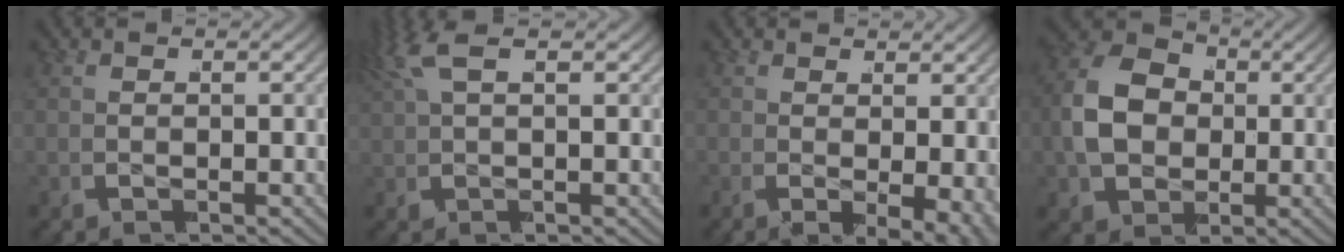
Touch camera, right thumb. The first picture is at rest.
{"total": 2.0, "force": [1.5, -0.4, 1.2], "torque": [-0.029, 0.016, 0.024]}
{"total": 4.7, "force": [-1.0, 2.6, 3.8], "torque": [-0.072, -0.028, -0.003]}
{"total": 12.8, "force": [1.3, 10.3, 7.5], "torque": [-0.175, -0.005, 0.016]}